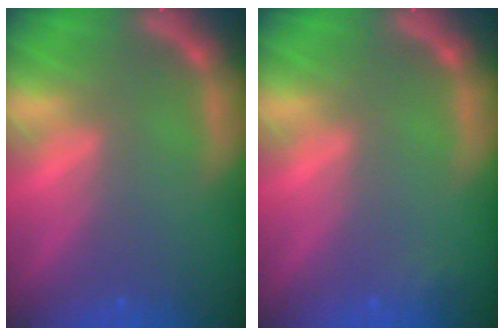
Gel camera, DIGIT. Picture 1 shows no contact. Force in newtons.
{"total": 0.9}